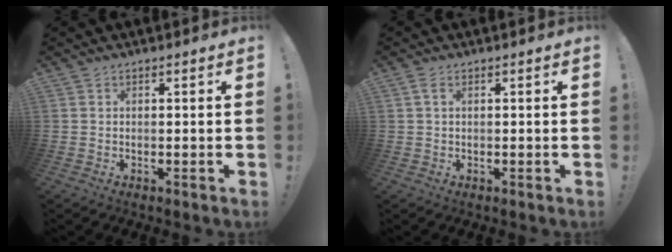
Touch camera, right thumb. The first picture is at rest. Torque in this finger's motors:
{"motor_torque": [0.08, -0.01, 0.12, -0.20, 0.03]}